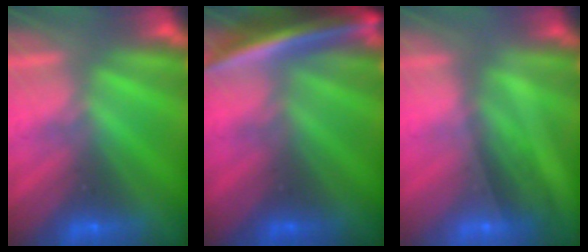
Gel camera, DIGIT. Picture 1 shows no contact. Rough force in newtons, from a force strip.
{"total": 7.0}
{"total": 1.9}